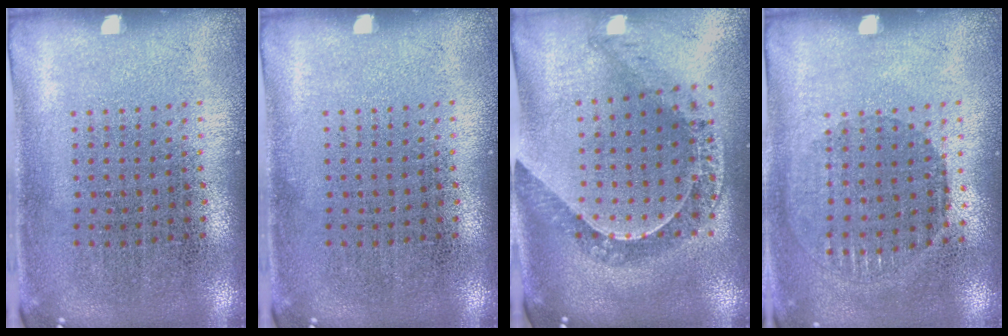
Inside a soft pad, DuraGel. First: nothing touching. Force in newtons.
{"total": 0.0}
{"total": 1.1, "press": 1.1, "slide": 0.2}
{"total": 1.0, "press": 0.9, "slide": 0.4}